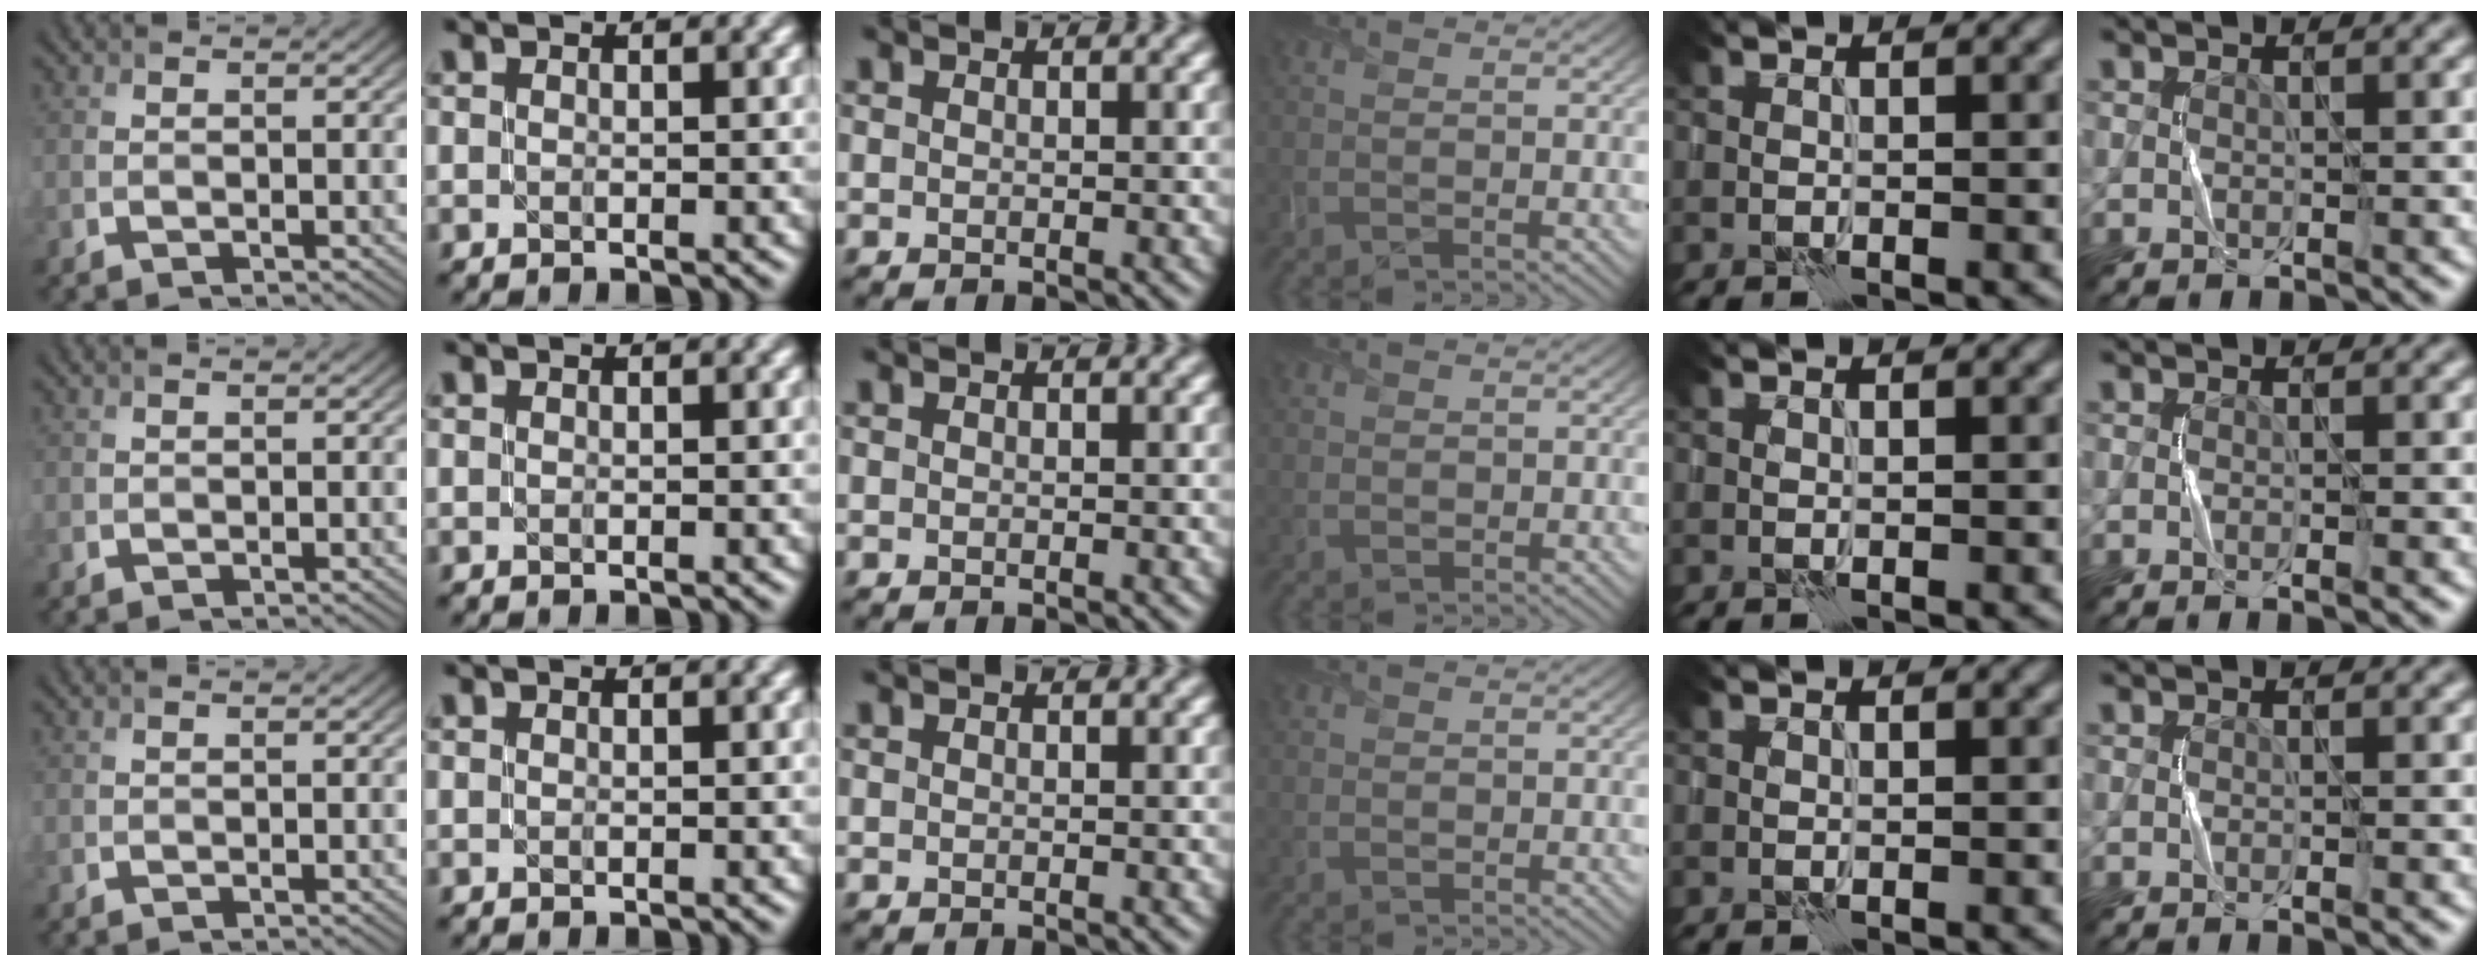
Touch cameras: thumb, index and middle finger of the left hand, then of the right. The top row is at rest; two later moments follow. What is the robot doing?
{"motion": "fold", "object": "shorts"}